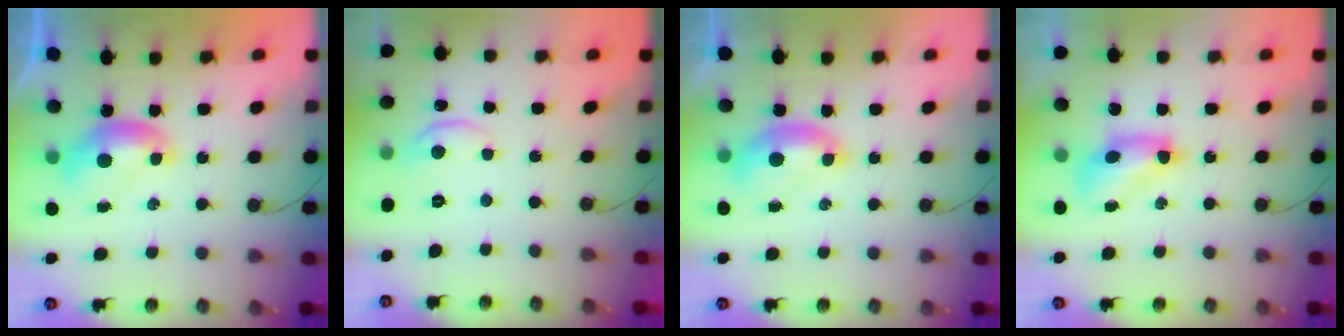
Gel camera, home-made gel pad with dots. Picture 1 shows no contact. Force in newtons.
{"total": 4.0, "press": 4.0, "slide": 0.4}
{"total": 1.7, "press": 1.6, "slide": 0.6}
{"total": 5.7, "press": 5.6, "slide": 0.9}